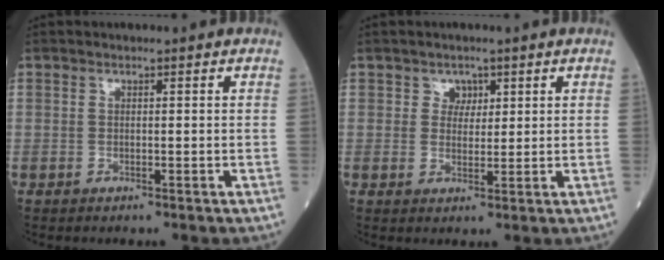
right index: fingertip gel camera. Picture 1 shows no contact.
{"total": 2.1, "force": [1.1, 1.7, 0.5], "torque": [0.000, -0.001, 0.015]}